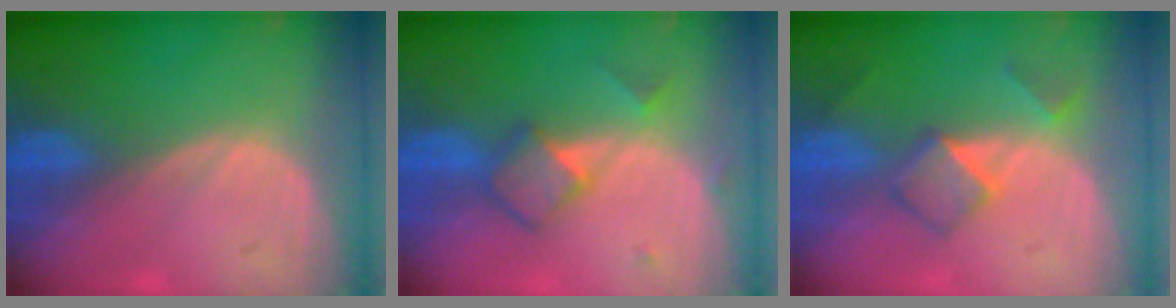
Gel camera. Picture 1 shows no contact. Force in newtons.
{"total": 4.9, "press": 4.8, "slide": 0.9}
{"total": 5.2, "press": 4.6, "slide": 2.5}